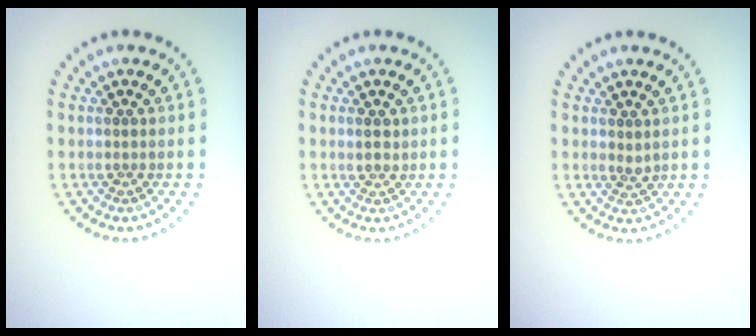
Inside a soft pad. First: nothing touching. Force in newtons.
{"total": 1.2, "press": 1.0, "slide": 0.6}
{"total": 0.9, "press": 0.6, "slide": 0.7}